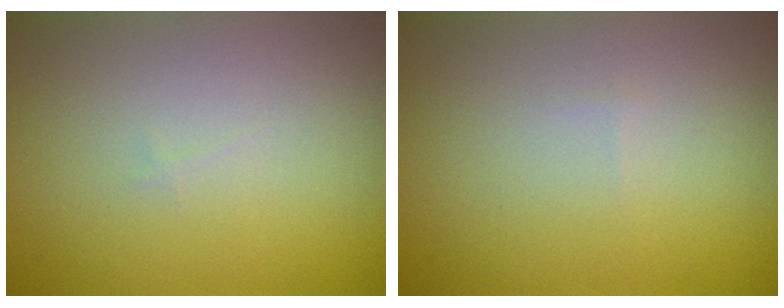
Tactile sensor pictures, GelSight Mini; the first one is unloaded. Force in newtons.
{"total": 0.0}